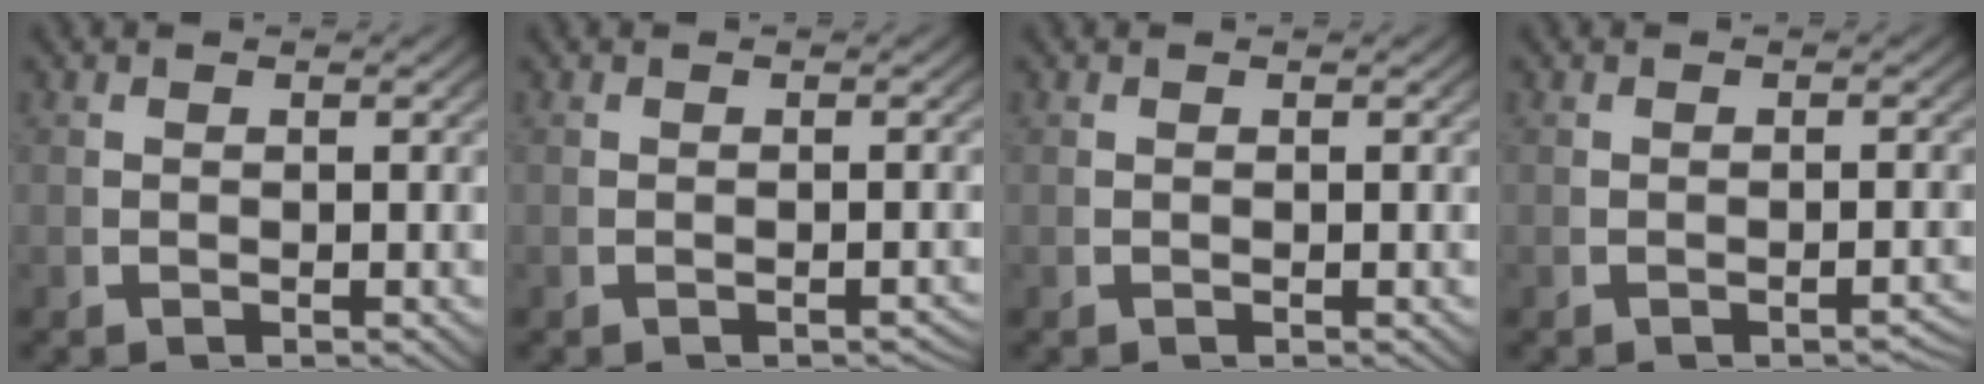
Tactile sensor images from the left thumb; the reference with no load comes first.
{"total": 1.1, "force": [-1.1, 0.2, 0.2], "torque": [-0.007, 0.002, -0.016]}
{"total": 0.0}
{"total": 1.7, "force": [-1.5, 0.3, 0.8], "torque": [-0.010, 0.004, -0.023]}